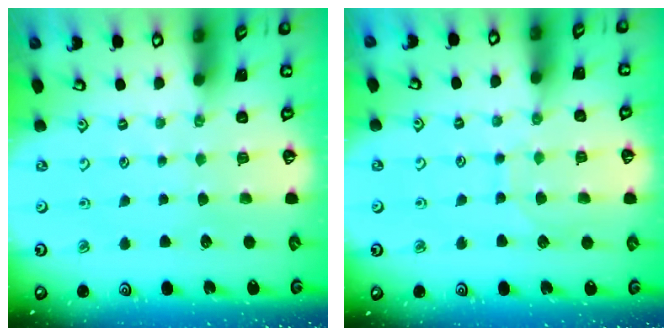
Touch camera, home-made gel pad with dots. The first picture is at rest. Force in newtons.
{"total": 6.2, "press": 6.1, "slide": 0.5}